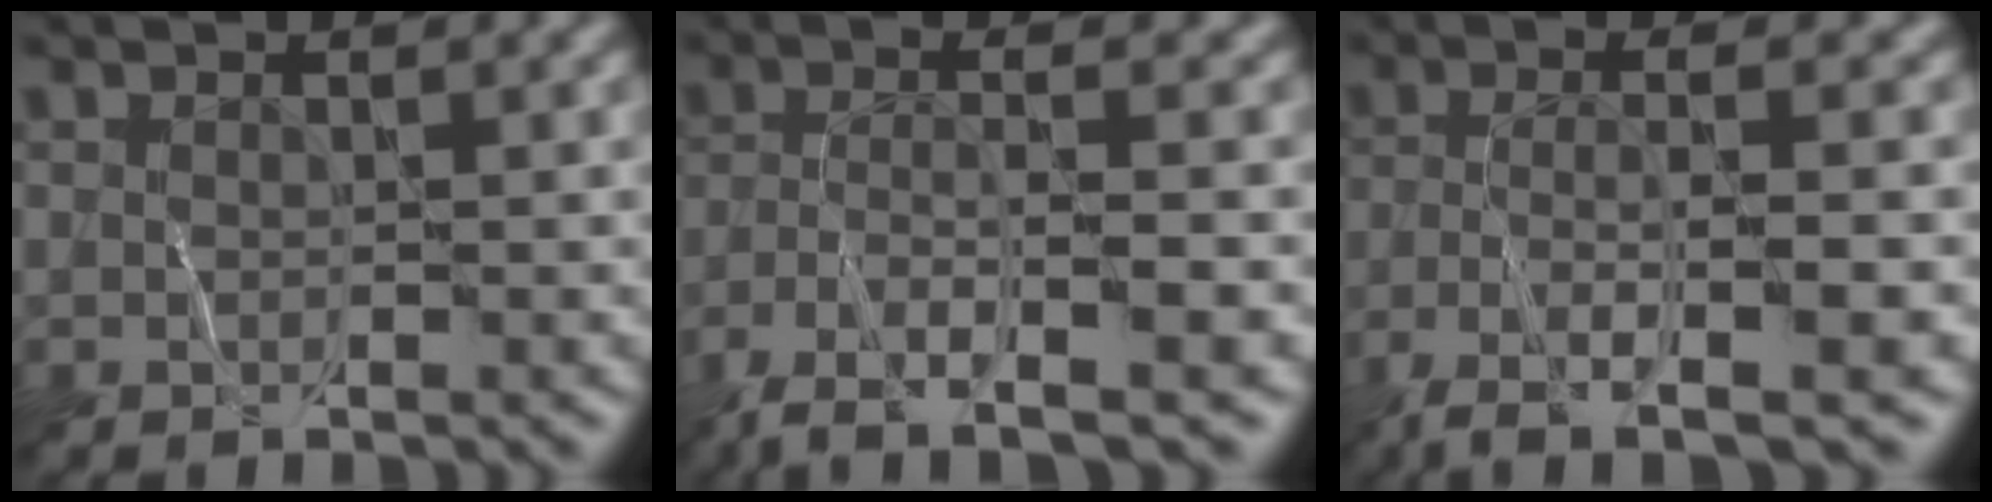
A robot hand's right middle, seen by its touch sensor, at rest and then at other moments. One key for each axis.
{"total": 7.3, "fx": -4.6, "fy": 1.3, "fz": 5.5, "tx": -0.090, "ty": 0.002, "tz": -0.091}
{"total": 7.2, "fx": -3.9, "fy": 1.3, "fz": 5.9, "tx": -0.093, "ty": 0.007, "tz": -0.077}